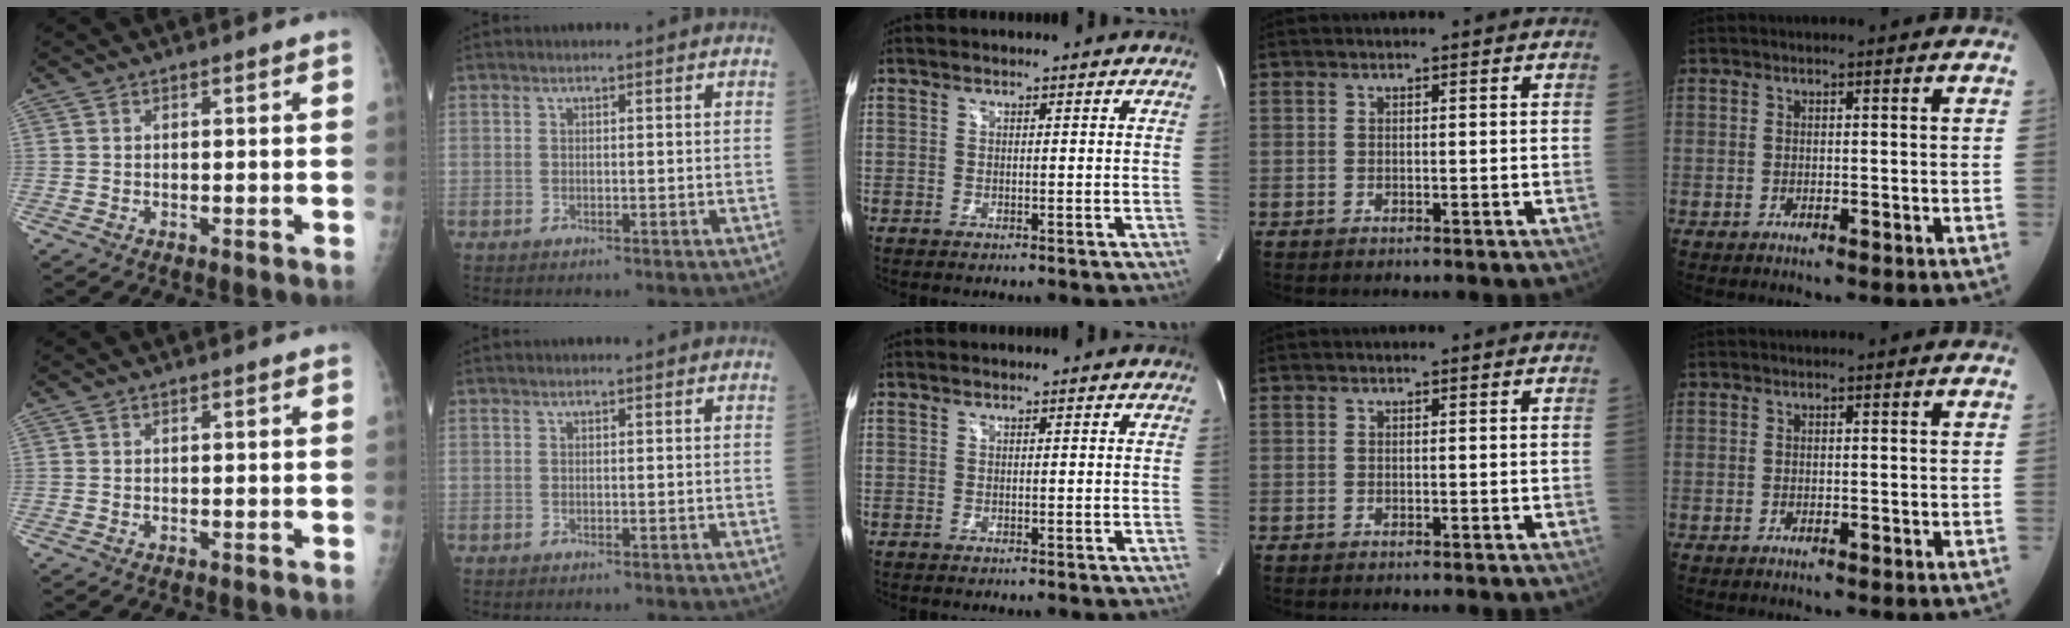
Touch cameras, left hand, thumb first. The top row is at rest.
{}